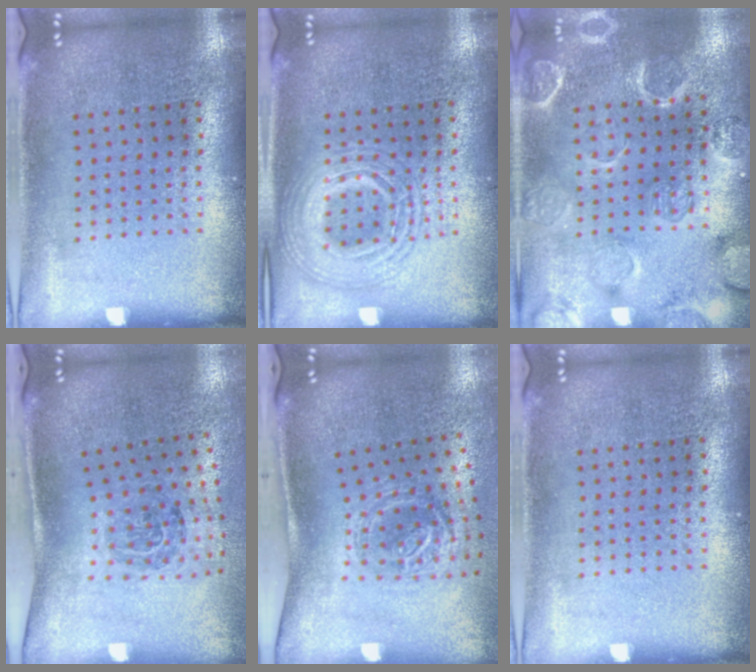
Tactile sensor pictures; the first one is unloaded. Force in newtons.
{"total": 2.6, "press": 2.6, "slide": 0.3}
{"total": 2.5, "press": 2.5, "slide": 0.3}
{"total": 1.8, "press": 1.2, "slide": 1.4}
{"total": 1.8, "press": 1.2, "slide": 1.3}
{"total": 0.0}